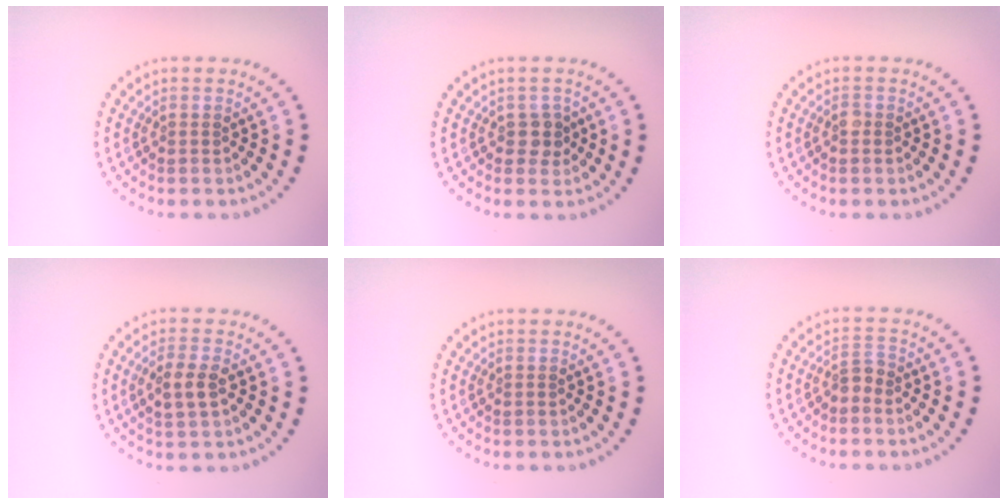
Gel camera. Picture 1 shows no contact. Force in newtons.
{"total": 1.4, "press": 1.4, "slide": 0.5}
{"total": 0.6, "press": 0.5, "slide": 0.3}
{"total": 2.6, "press": 2.6, "slide": 0.4}
{"total": 0.0}
{"total": 1.5, "press": 1.2, "slide": 0.9}